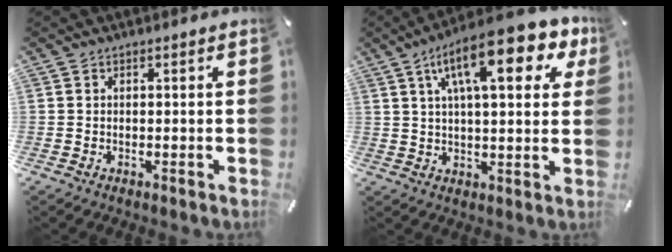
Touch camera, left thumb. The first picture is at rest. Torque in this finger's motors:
{"motor_torque": [2.69, 2.31, 2.25, -0.52, 0.21]}